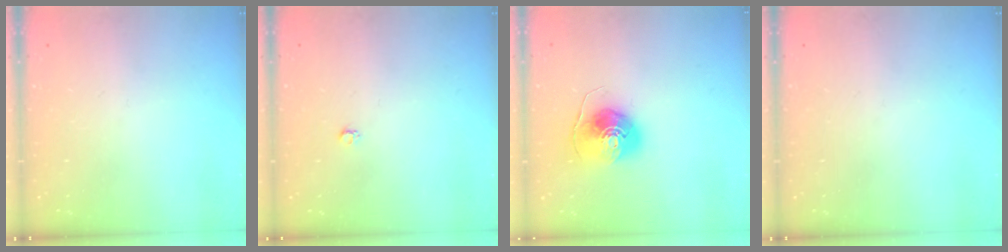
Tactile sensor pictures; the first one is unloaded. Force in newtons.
{"total": 2.6, "press": 2.6, "slide": 0.4}
{"total": 8.9, "press": 8.9, "slide": 0.8}
{"total": 0.0}